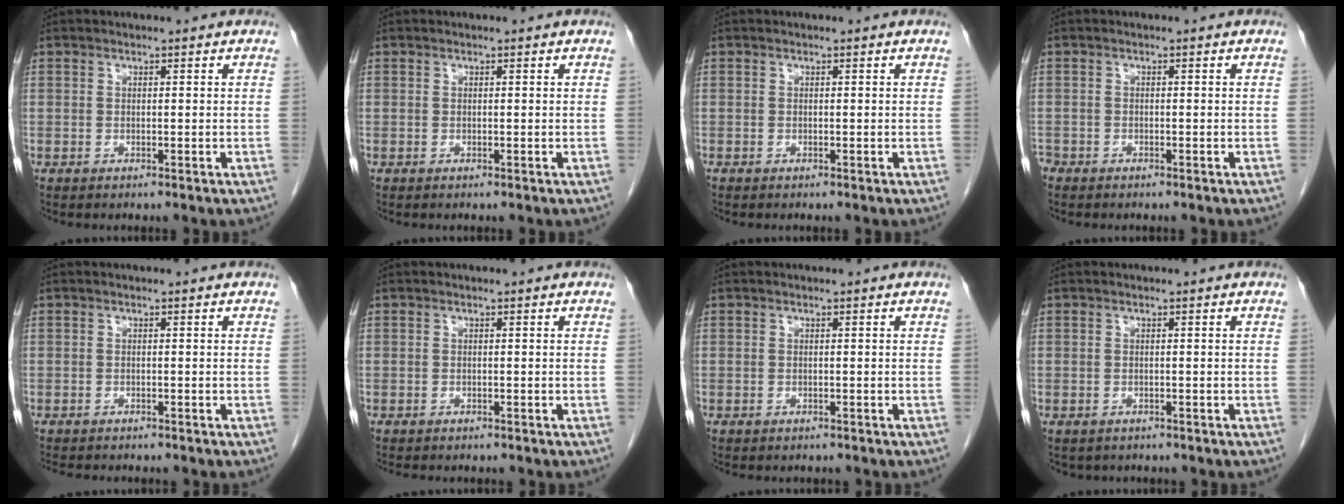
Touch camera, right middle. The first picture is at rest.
{"total": 0.0}
{"total": 0.0}
{"total": 2.0, "force": [-1.7, 1.1, 0.3], "torque": [-0.013, 0.000, -0.031]}
{"total": 5.2, "force": [-4.6, 1.5, 2.1], "torque": [-0.031, -0.008, -0.062]}
{"total": 2.6, "force": [-2.2, 0.8, 1.1], "torque": [-0.021, -0.007, -0.024]}
{"total": 1.2, "force": [-1.1, 0.4, 0.2], "torque": [-0.014, -0.003, -0.014]}
{"total": 1.9, "force": [-1.5, 1.1, 0.2], "torque": [-0.011, -0.001, -0.019]}